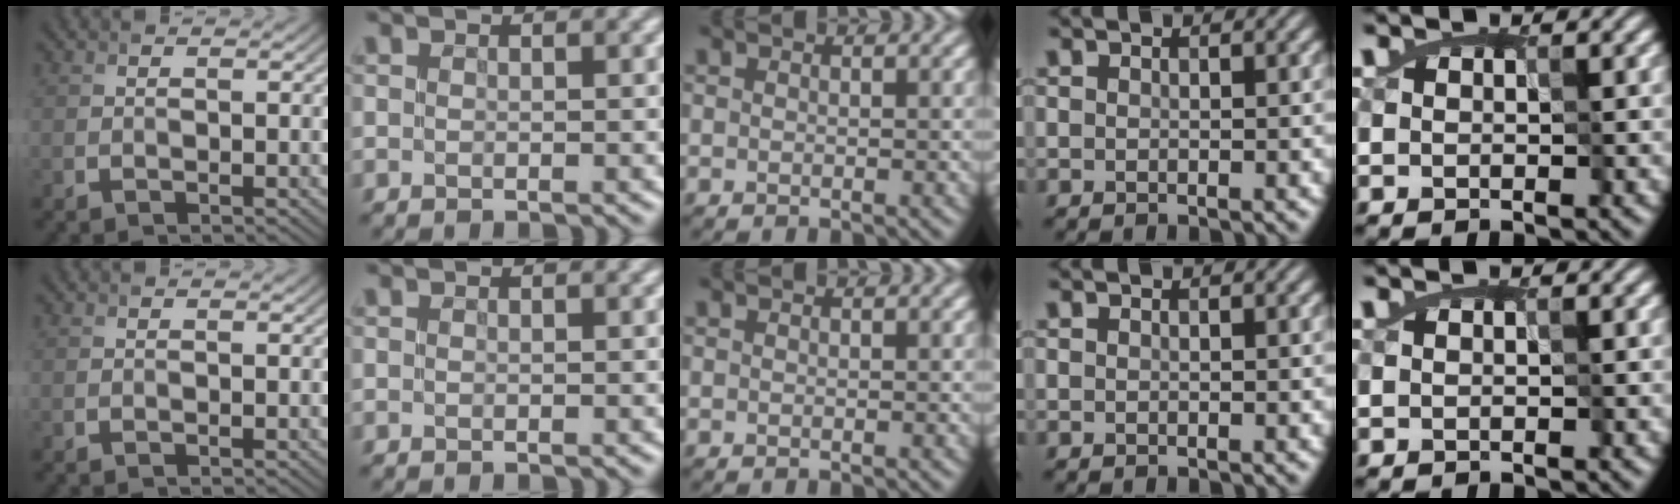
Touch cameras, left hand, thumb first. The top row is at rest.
{}